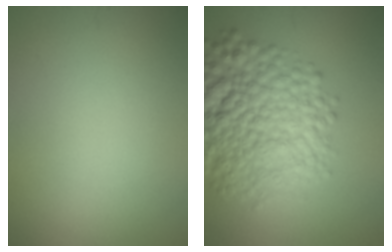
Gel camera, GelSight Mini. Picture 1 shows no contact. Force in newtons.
{"total": 10.6, "press": 10.6, "slide": 0.5}